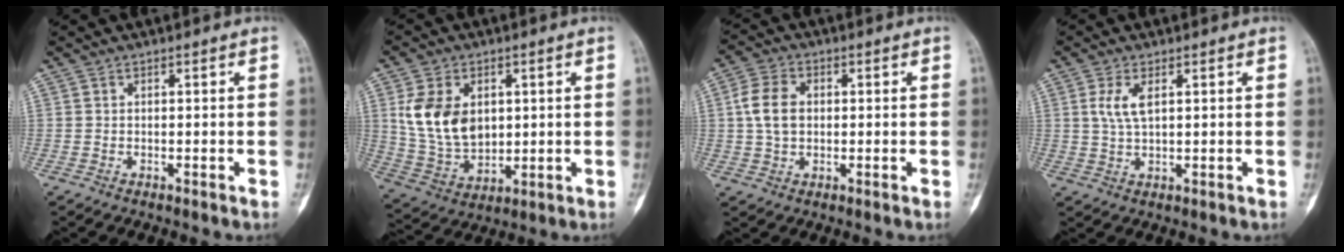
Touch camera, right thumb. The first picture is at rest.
{"total": 13.3, "force": [2.9, 9.3, 9.1], "torque": [-0.146, -0.014, 0.069]}
{"total": 7.2, "force": [0.8, 5.1, 5.0], "torque": [-0.088, 0.009, 0.011]}
{"total": 4.3, "force": [1.4, 1.8, 3.7], "torque": [-0.080, -0.001, 0.032]}